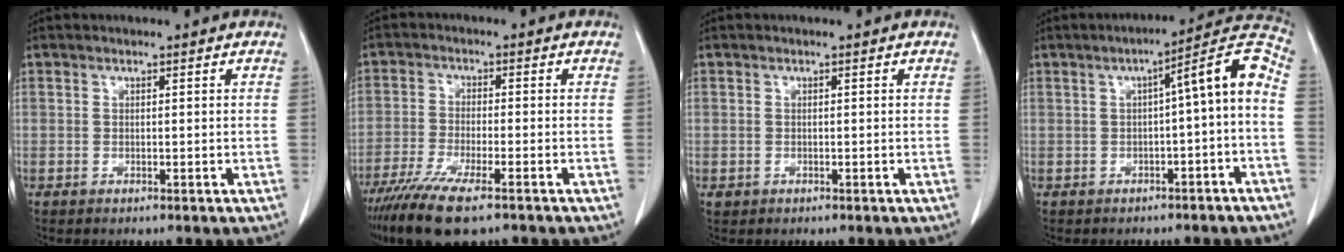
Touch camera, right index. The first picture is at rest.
{"total": 10.7, "force": [-7.6, 1.9, 7.3], "torque": [-0.129, -0.026, -0.126]}
{"total": 0.8, "force": [-0.2, 0.7, 0.1], "torque": [-0.002, 0.004, -0.001]}
{"total": 9.1, "force": [-1.3, 0.8, 9.0], "torque": [-0.116, 0.035, -0.021]}